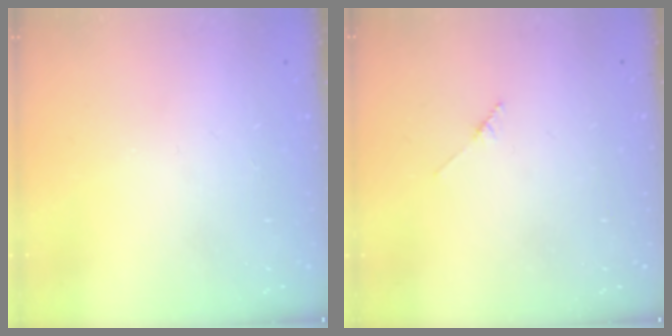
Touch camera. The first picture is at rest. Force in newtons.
{"total": 1.7, "press": 1.6, "slide": 0.2}